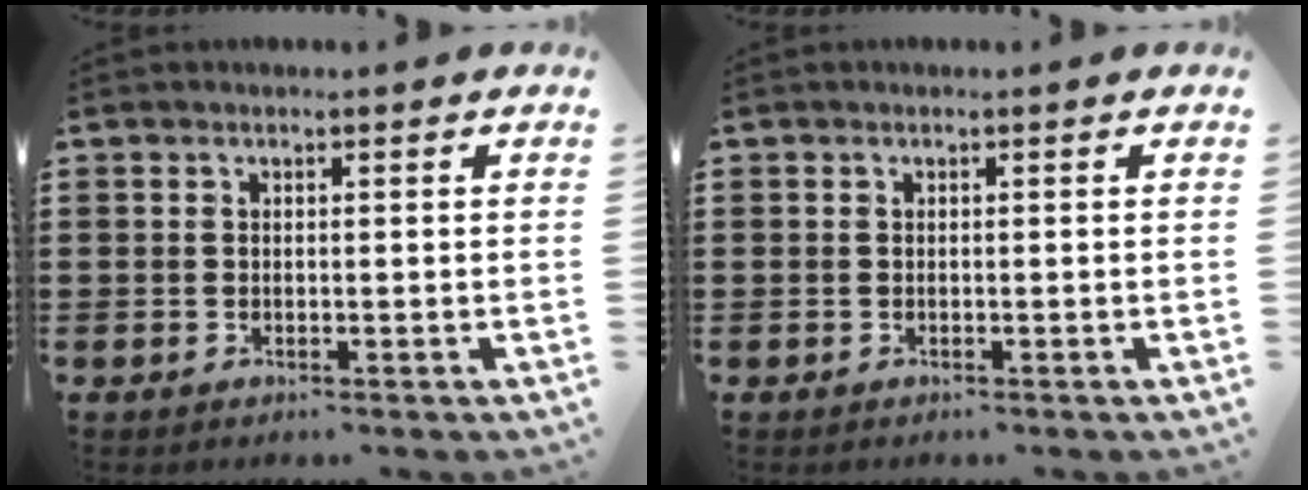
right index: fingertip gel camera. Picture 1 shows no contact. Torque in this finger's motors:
{"motor_torque": [-0.71, 0.86, -1.06, -0.21]}